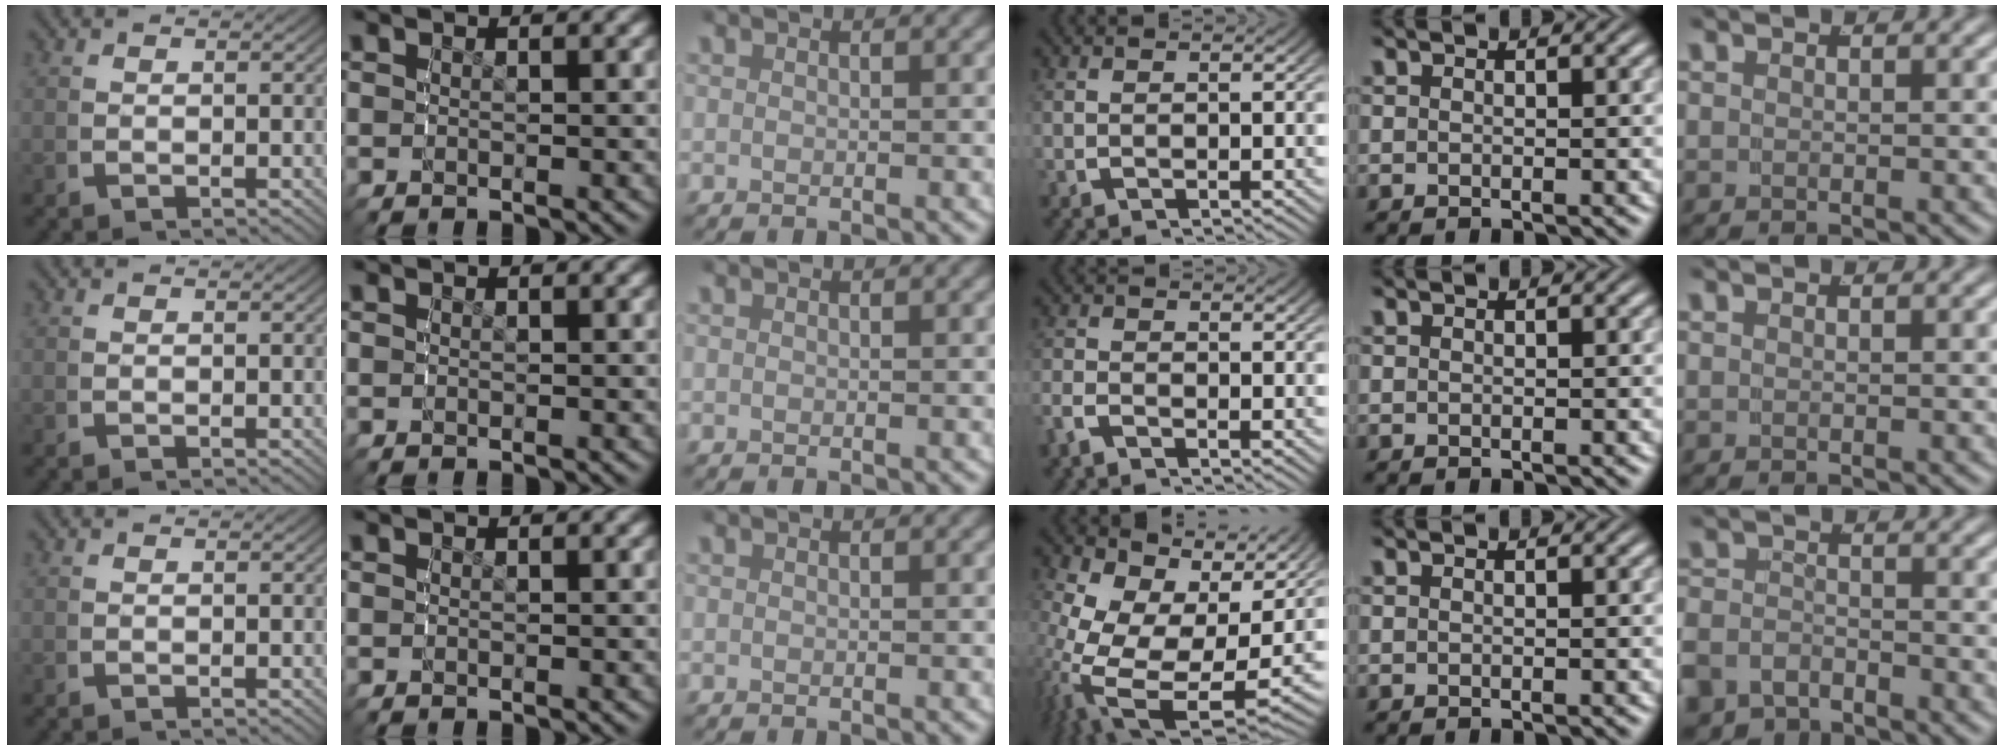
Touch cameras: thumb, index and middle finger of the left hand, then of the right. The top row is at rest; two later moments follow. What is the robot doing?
{"motion": "grasp_and_lifting", "object": "backpack"}